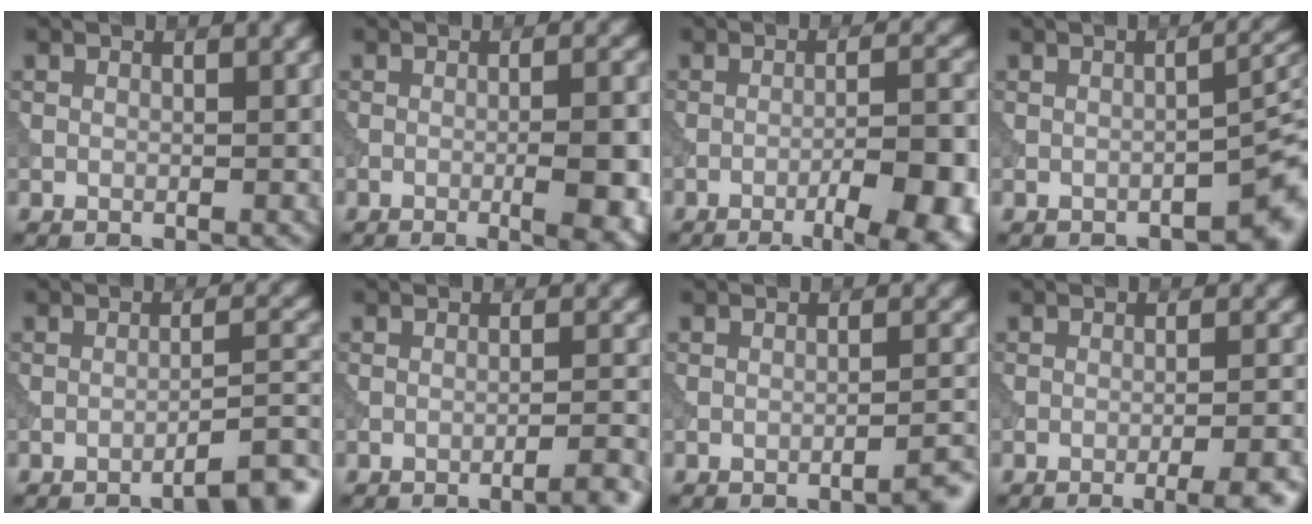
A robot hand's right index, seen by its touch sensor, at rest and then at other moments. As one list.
[{"total": 7.0, "force": [-1.6, 2.2, 6.4], "torque": [-0.074, 0.004, -0.013]}, {"total": 11.1, "force": [-5.7, 3.7, 8.9], "torque": [-0.081, 0.010, -0.055]}, {"total": 4.0, "force": [-2.4, 1.2, 3.0], "torque": [-0.027, 0.009, -0.034]}, {"total": 4.3, "force": [-3.1, 0.6, 2.8], "torque": [-0.025, 0.020, -0.052]}, {"total": 3.2, "force": [-2.2, 0.5, 2.2], "torque": [-0.023, 0.014, -0.043]}, {"total": 2.6, "force": [-1.9, 0.4, 1.6], "torque": [-0.009, 0.012, -0.037]}, {"total": 6.5, "force": [-3.9, 2.0, 4.8], "torque": [-0.042, 0.006, -0.040]}]